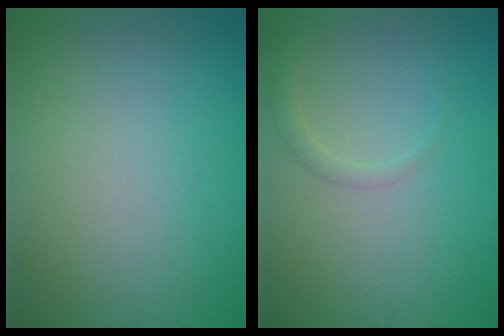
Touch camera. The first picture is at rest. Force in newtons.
{"total": 1.5, "press": 1.5, "slide": 0.1}